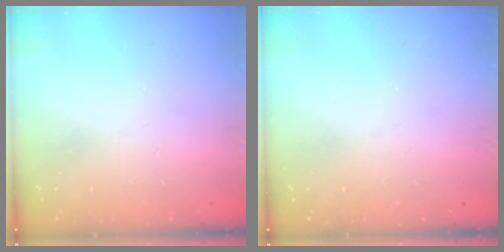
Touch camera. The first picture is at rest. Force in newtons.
{"total": 0.0}